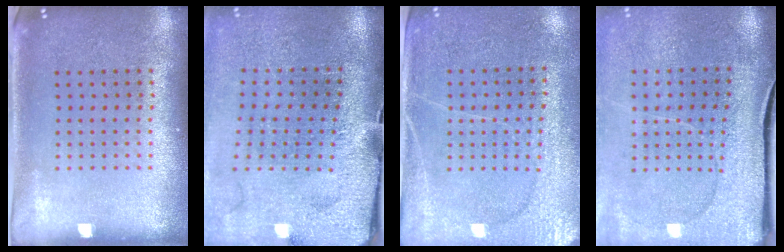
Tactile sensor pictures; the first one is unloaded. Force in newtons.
{"total": 3.6, "press": 3.0, "slide": 1.9}
{"total": 2.9, "press": 2.7, "slide": 1.1}
{"total": 3.9, "press": 3.2, "slide": 2.3}